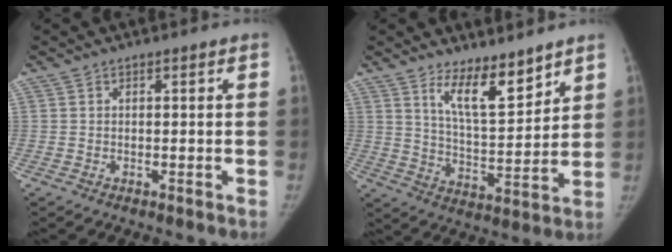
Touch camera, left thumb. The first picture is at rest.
{"total": 10.5, "force": [7.5, 3.3, 6.5], "torque": [-0.090, -0.069, 0.140]}